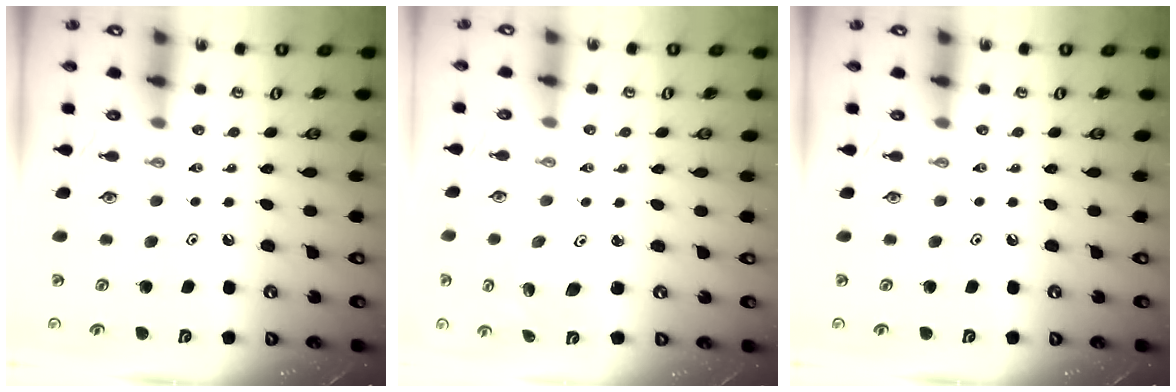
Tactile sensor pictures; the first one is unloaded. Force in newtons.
{"total": 2.0, "press": 2.0, "slide": 0.1}
{"total": 0.0}